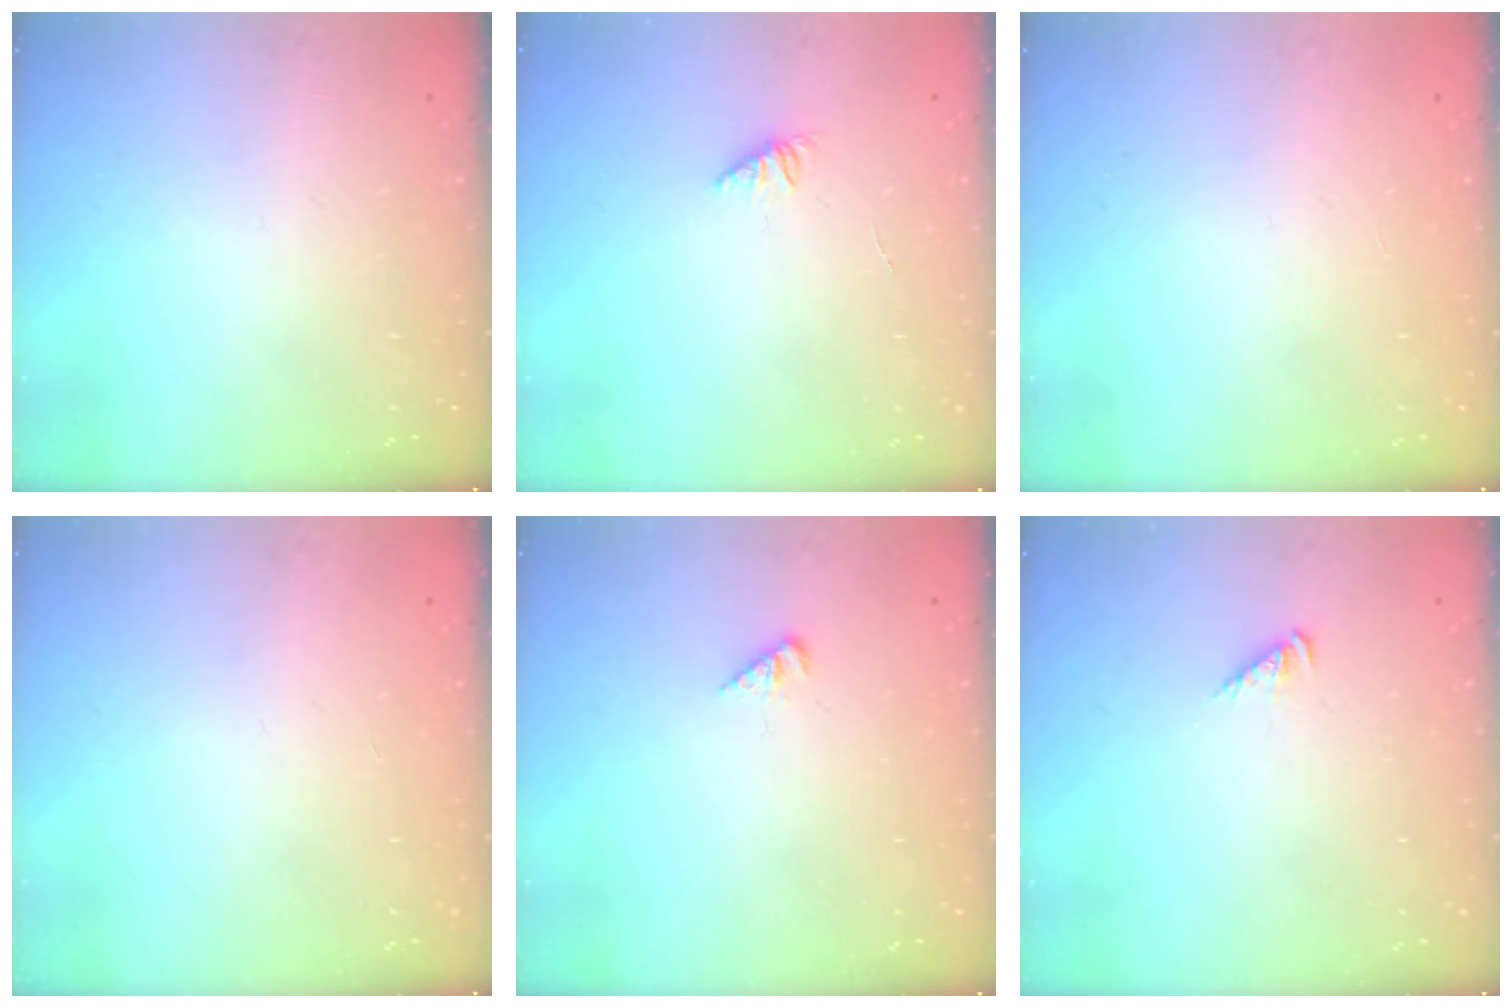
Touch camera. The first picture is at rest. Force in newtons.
{"total": 1.2, "press": 1.1, "slide": 0.3}
{"total": 0.0}
{"total": 0.0}
{"total": 1.5, "press": 1.5, "slide": 0.3}
{"total": 3.4, "press": 3.3, "slide": 0.6}